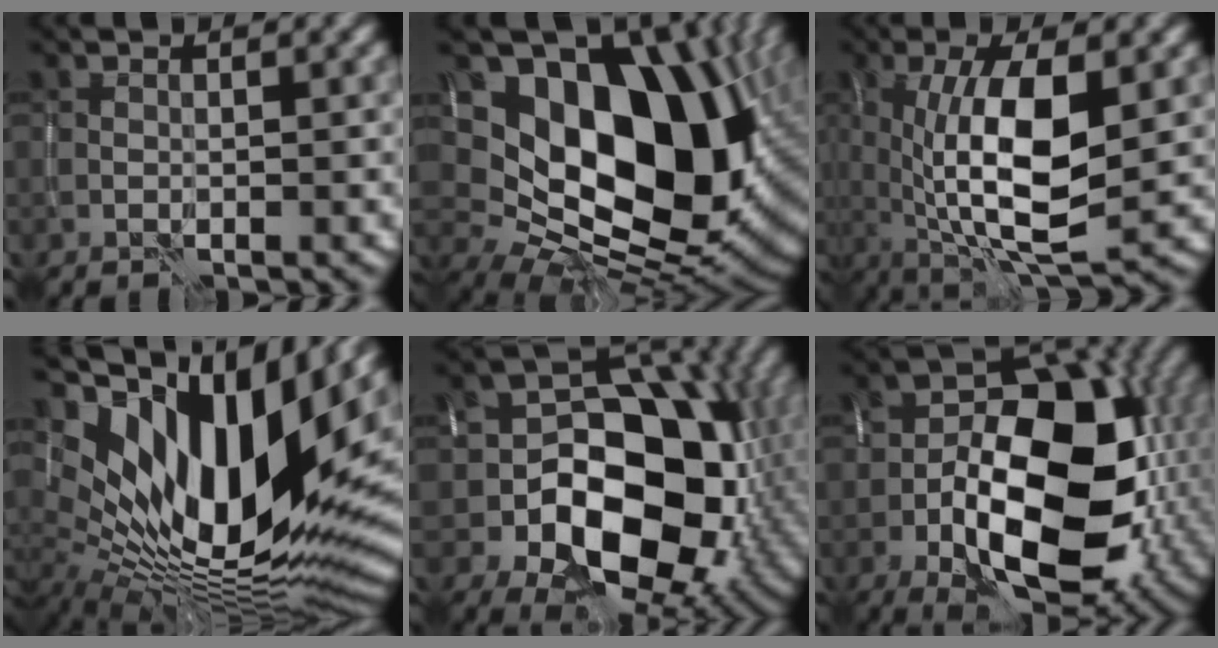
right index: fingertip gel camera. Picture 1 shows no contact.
{"total": 16.8, "force": [3.5, 11.2, 11.9], "torque": [-0.185, -0.011, 0.071]}
{"total": 9.3, "force": [0.7, 3.2, 8.8], "torque": [-0.150, -0.009, 0.015]}
{"total": 16.2, "force": [6.2, 7.6, 12.9], "torque": [-0.233, 0.003, 0.103]}
{"total": 15.1, "force": [-3.3, 10.3, 10.5], "torque": [-0.104, -0.002, -0.055]}
{"total": 15.0, "force": [-3.2, 8.7, 11.8], "torque": [-0.175, -0.011, -0.060]}